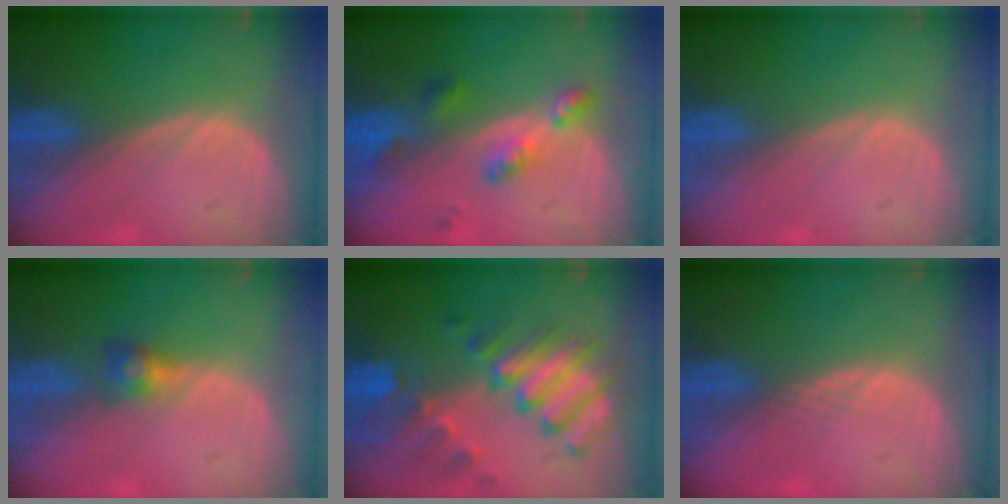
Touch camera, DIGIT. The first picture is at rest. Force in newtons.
{"total": 4.7, "press": 4.7, "slide": 0.2}
{"total": 0.0}
{"total": 2.6, "press": 2.5, "slide": 0.7}
{"total": 10.2, "press": 8.9, "slide": 5.0}
{"total": 1.0, "press": 0.8, "slide": 0.5}